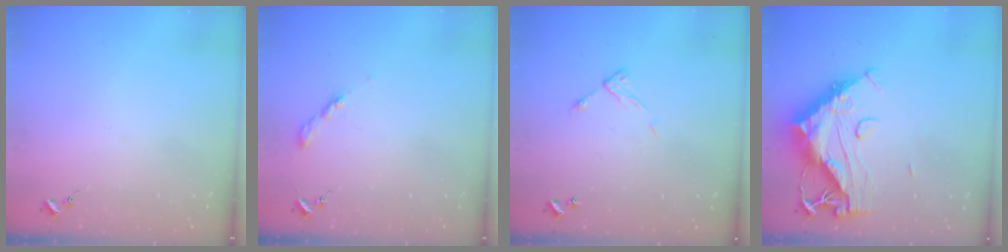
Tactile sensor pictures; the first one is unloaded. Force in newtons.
{"total": 3.1, "press": 3.1, "slide": 0.2}
{"total": 5.4, "press": 5.4, "slide": 0.4}
{"total": 17.4, "press": 17.3, "slide": 1.6}